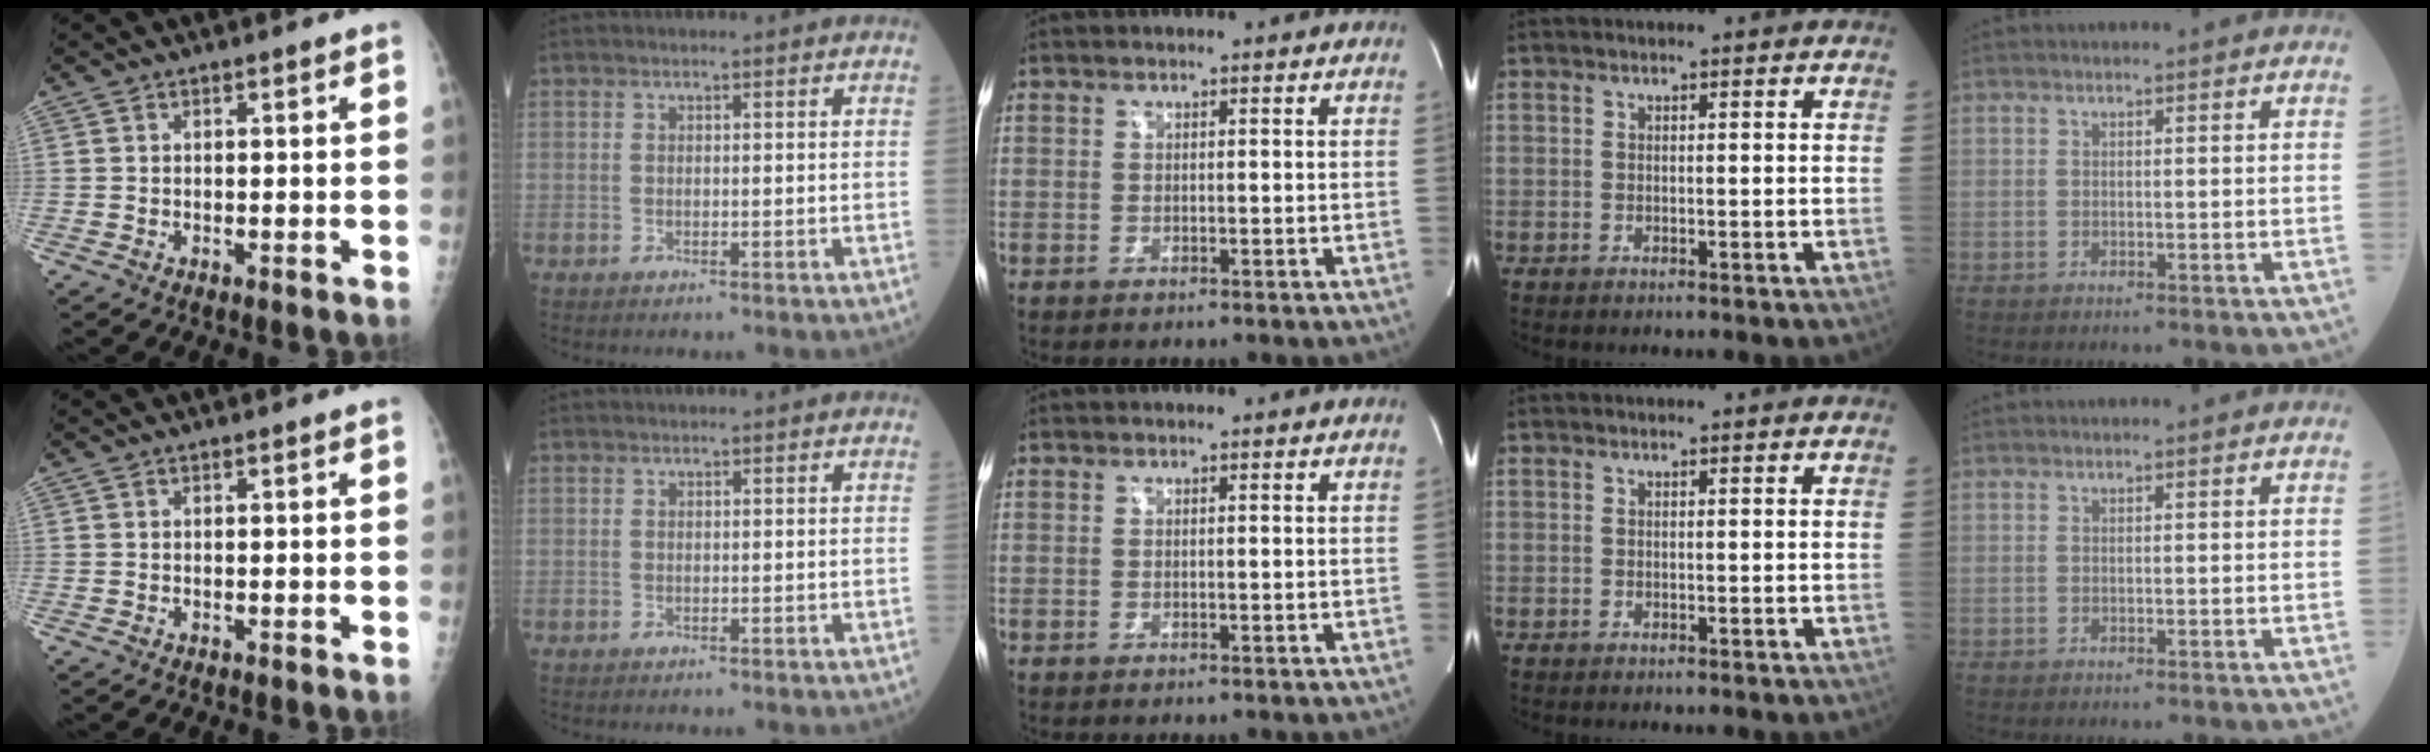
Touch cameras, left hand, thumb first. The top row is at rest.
{}